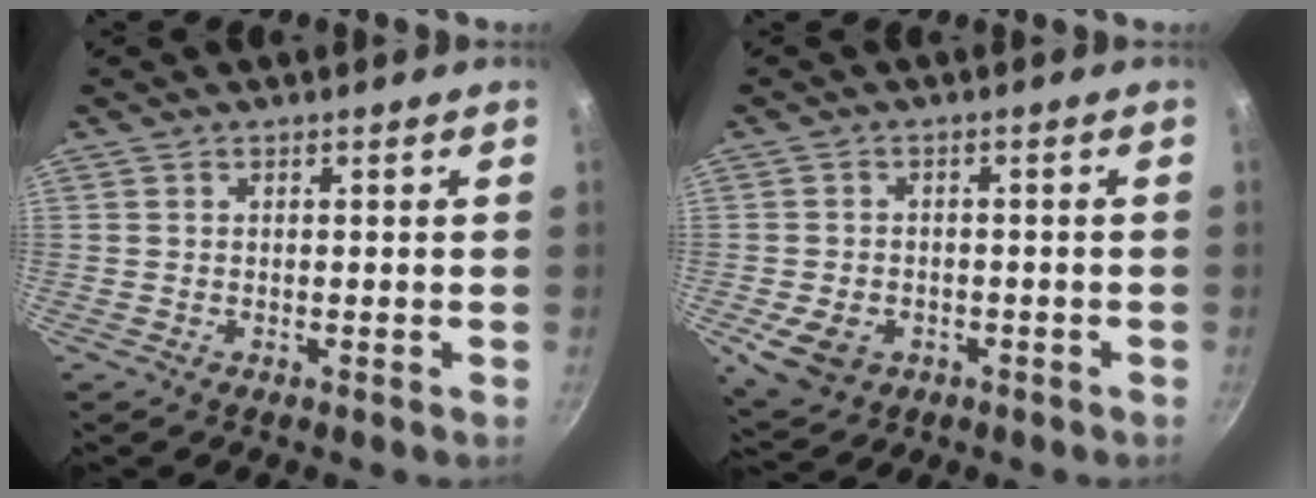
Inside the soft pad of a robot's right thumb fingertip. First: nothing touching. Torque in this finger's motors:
{"motor_torque": [0.64, 0.90, -0.20, -0.08, 0.06]}